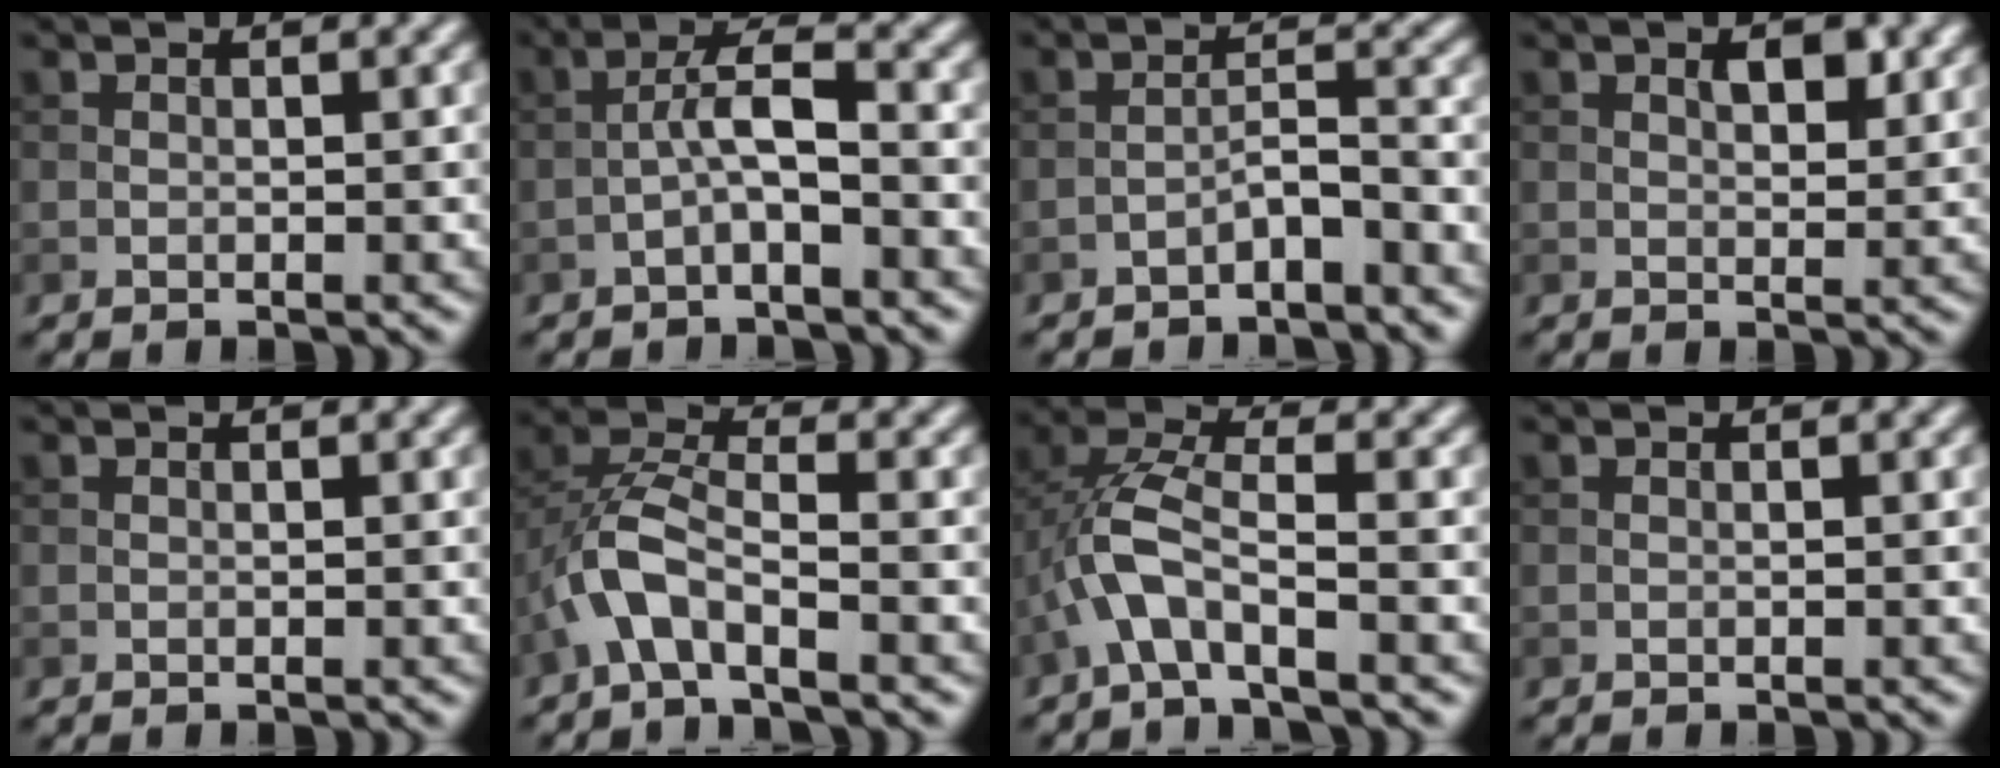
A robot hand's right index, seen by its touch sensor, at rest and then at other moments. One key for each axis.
{"total": 3.2, "fx": -1.2, "fy": 0.6, "fz": 2.8, "tx": -0.057, "ty": 0.015, "tz": -0.030}
{"total": 2.9, "fx": -2.2, "fy": 0.5, "fz": 1.8, "tx": -0.031, "ty": 0.014, "tz": -0.043}
{"total": 2.4, "fx": 1.0, "fy": 1.2, "fz": 1.8, "tx": -0.025, "ty": -0.003, "tz": 0.017}
{"total": 0.0}
{"total": 4.8, "fx": -2.4, "fy": 1.8, "fz": 3.7, "tx": -0.083, "ty": 0.012, "tz": -0.055}
{"total": 5.1, "fx": -2.2, "fy": 1.8, "fz": 4.3, "tx": -0.094, "ty": 0.014, "tz": -0.048}
{"total": 0.0}